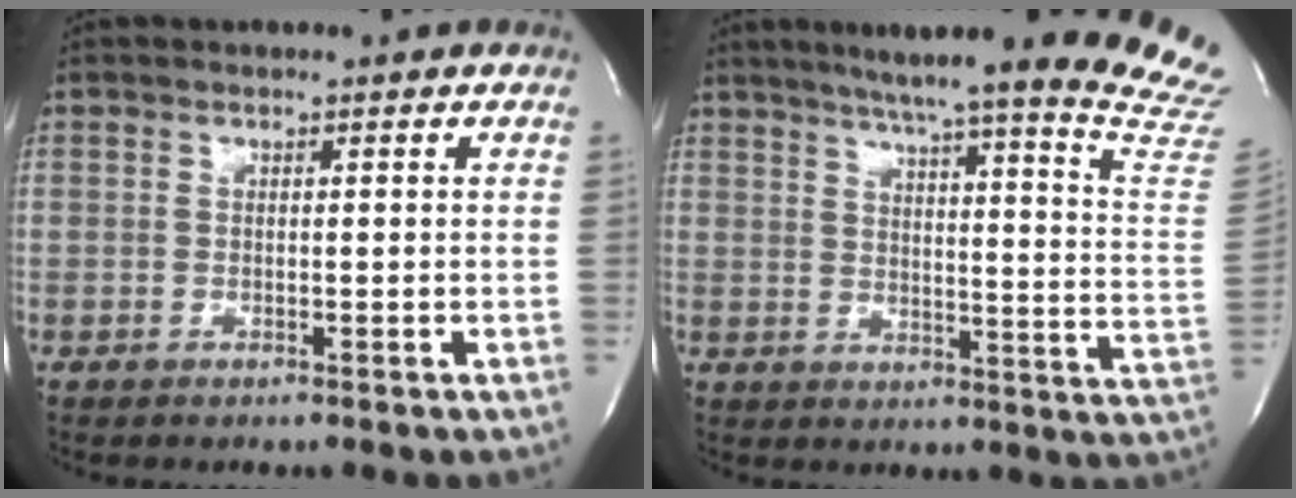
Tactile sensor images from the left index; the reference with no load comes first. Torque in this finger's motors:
{"motor_torque": [0.26, -0.32, 0.38, 0.05]}